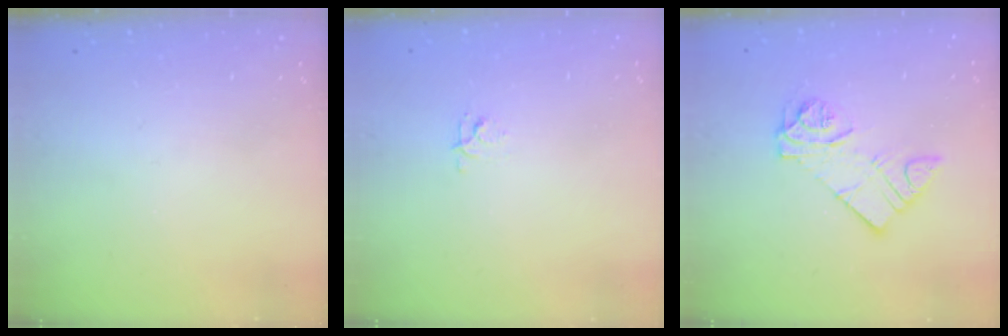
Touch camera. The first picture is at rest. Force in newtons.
{"total": 3.8, "press": 3.7, "slide": 0.4}
{"total": 9.9, "press": 9.9, "slide": 0.7}